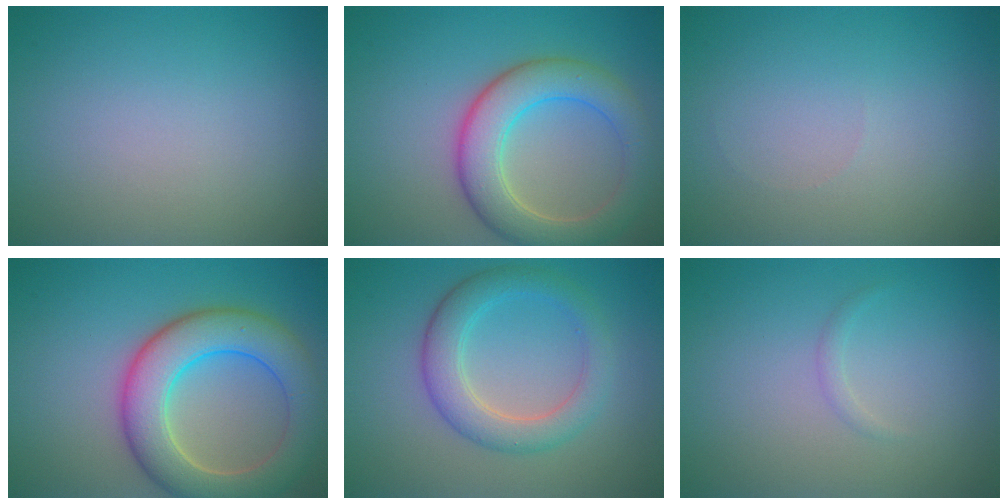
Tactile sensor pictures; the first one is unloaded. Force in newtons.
{"total": 6.5, "press": 6.5, "slide": 0.5}
{"total": 0.0}
{"total": 8.1, "press": 8.1, "slide": 0.5}
{"total": 4.4, "press": 4.4, "slide": 0.1}
{"total": 0.7, "press": 0.7, "slide": 0.1}